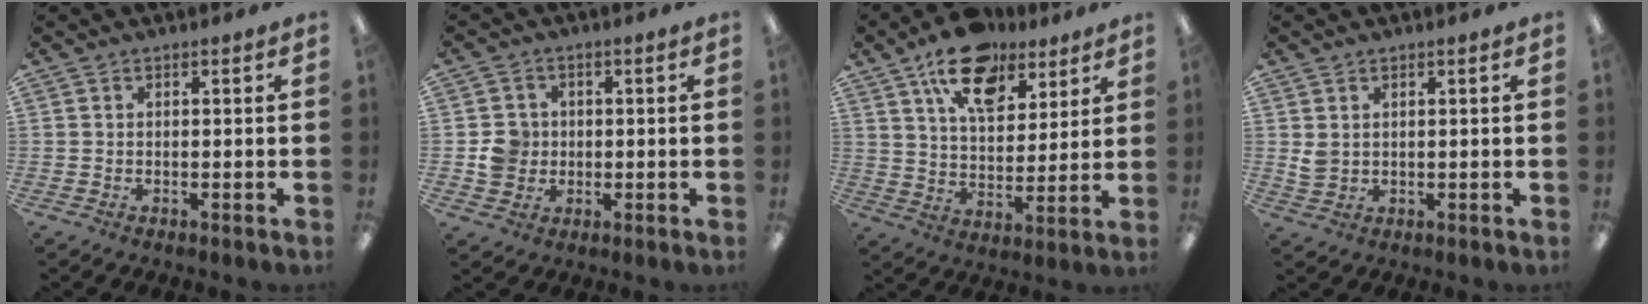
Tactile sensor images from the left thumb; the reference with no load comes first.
{"total": 5.5, "force": [-0.2, 5.3, 1.5], "torque": [-0.020, 0.010, -0.003]}
{"total": 16.0, "force": [10.4, 8.5, 8.7], "torque": [-0.133, -0.045, 0.185]}
{"total": 2.8, "force": [1.2, 2.0, 1.5], "torque": [-0.031, 0.002, 0.023]}